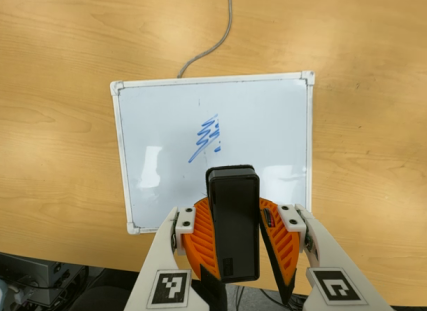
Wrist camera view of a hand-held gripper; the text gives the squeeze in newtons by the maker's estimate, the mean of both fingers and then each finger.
{"total": 8.5, "left": 9.2, "right": 7.8}